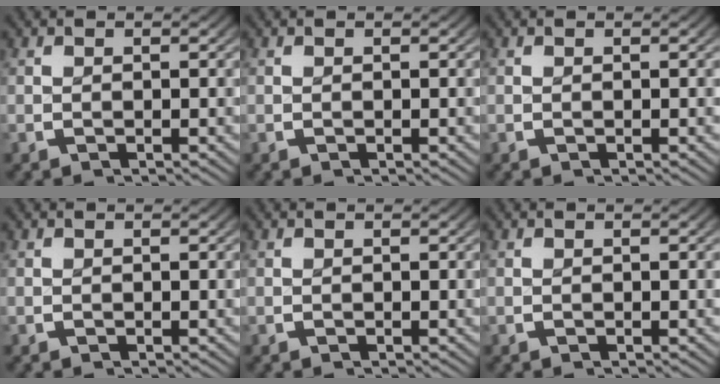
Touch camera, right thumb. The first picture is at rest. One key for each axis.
{"total": 0.0}
{"total": 0.0}
{"total": 0.0}
{"total": 0.0}
{"total": 0.0}